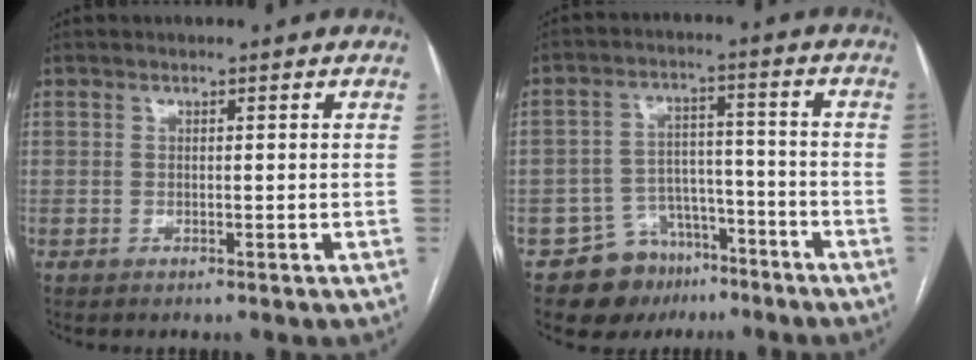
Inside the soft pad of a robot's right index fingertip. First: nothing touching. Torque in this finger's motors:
{"motor_torque": [-0.02, -0.45, -0.63, -0.21]}